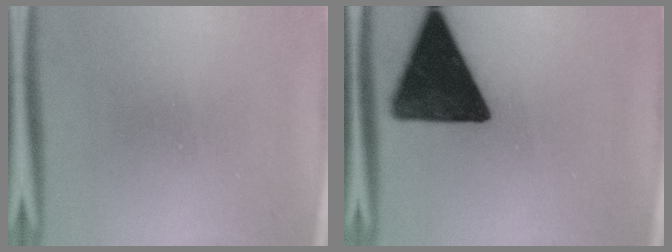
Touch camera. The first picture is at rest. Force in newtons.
{"total": 16.6}